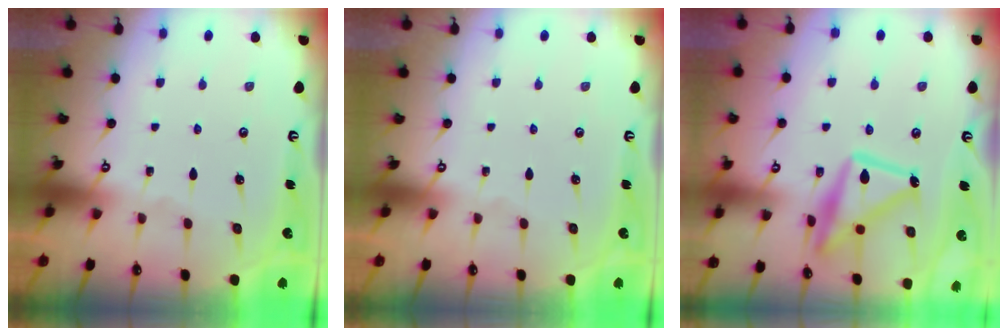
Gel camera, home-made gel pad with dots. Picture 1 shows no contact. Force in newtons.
{"total": 0.0}
{"total": 16.2, "press": 16.2, "slide": 1.2}